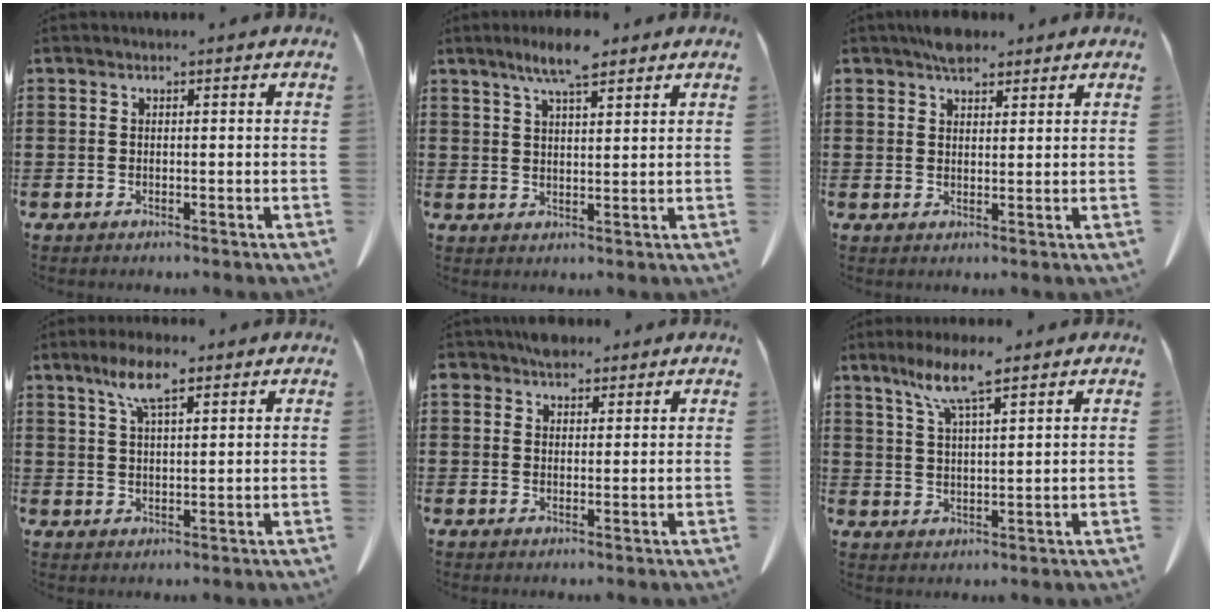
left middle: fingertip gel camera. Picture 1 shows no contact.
{"total": 6.3, "force": [4.6, 1.1, 4.1], "torque": [-0.090, 0.000, 0.080]}
{"total": 3.7, "force": [3.0, 1.5, 1.5], "torque": [-0.029, 0.001, 0.054]}
{"total": 6.3, "force": [3.8, 1.6, 4.7], "torque": [-0.102, 0.007, 0.066]}
{"total": 3.3, "force": [2.6, 1.8, 0.8], "torque": [-0.017, 0.004, 0.050]}
{"total": 7.1, "force": [4.9, 0.8, 5.1], "torque": [-0.112, -0.003, 0.085]}